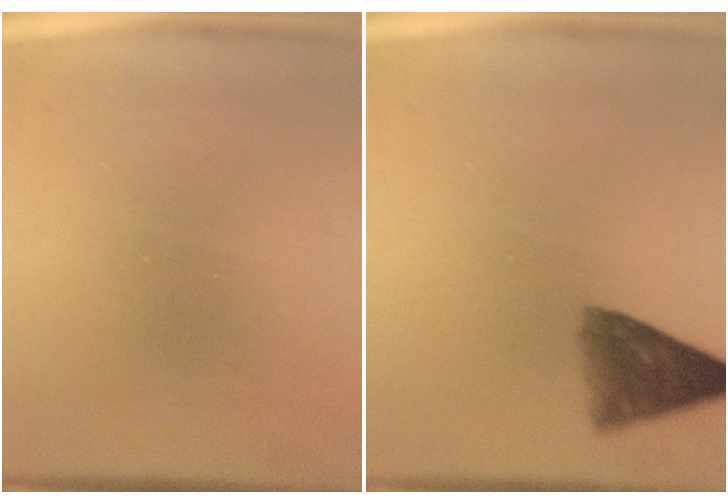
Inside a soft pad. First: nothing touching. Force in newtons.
{"total": 6.8}